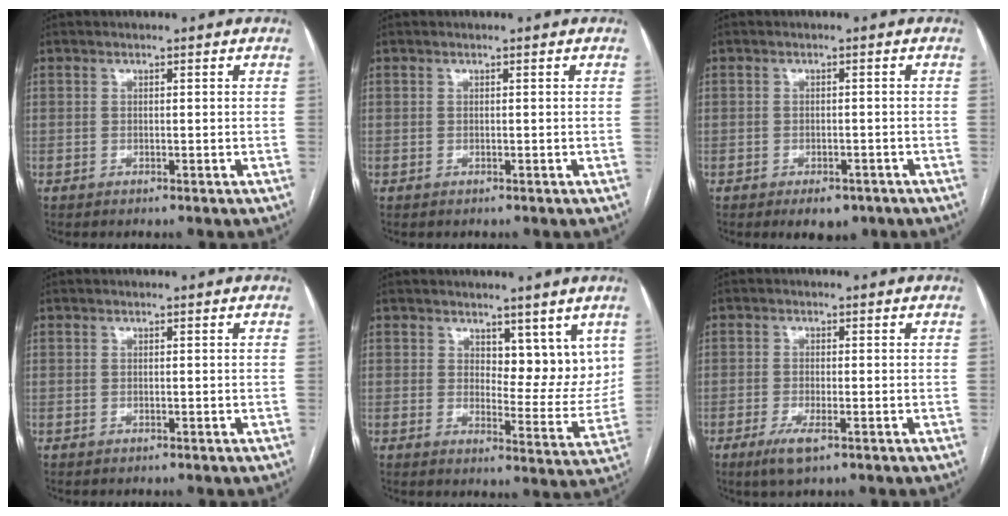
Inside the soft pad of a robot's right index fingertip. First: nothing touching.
{"total": 0.0}
{"total": 4.4, "force": [-3.0, 2.3, 2.3], "torque": [-0.024, -0.001, -0.034]}
{"total": 0.0}
{"total": 7.5, "force": [4.3, 3.7, 4.8], "torque": [-0.045, -0.010, 0.068]}
{"total": 3.6, "force": [-1.9, 0.7, 3.0], "torque": [-0.060, -0.007, -0.035]}